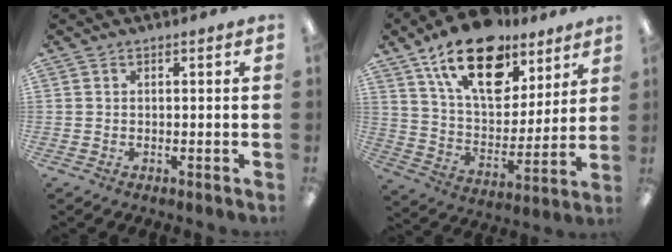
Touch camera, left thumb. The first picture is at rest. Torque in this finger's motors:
{"motor_torque": [0.36, 0.83, 1.70, -1.07, 0.48]}